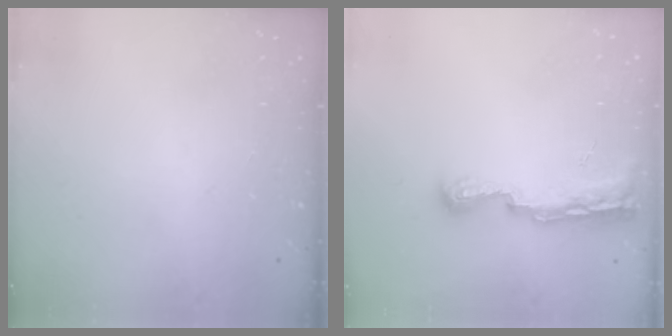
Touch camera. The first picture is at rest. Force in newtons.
{"total": 9.3, "press": 9.3, "slide": 0.5}